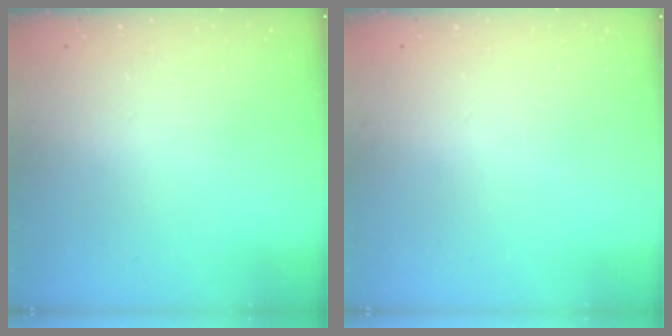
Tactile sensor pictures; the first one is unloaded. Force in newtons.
{"total": 0.0}